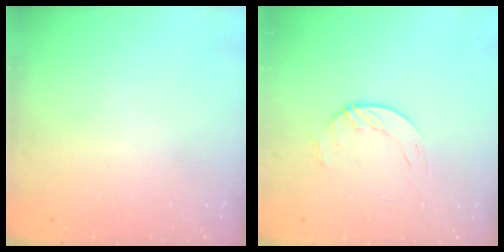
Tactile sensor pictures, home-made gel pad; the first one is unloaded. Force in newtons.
{"total": 3.4, "press": 3.4, "slide": 0.4}